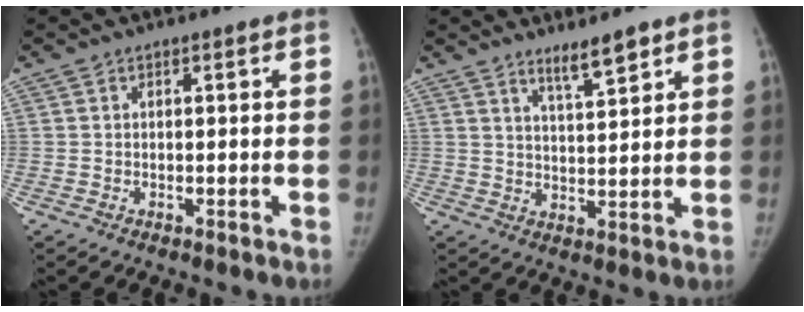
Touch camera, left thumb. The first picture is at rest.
{"total": 5.2, "force": [4.1, 0.7, 3.2], "torque": [-0.045, -0.036, 0.069]}